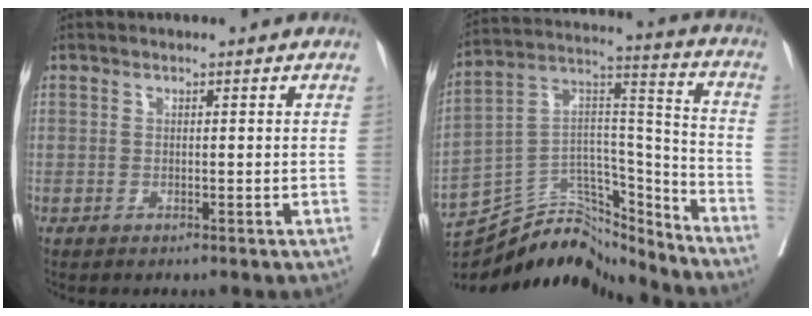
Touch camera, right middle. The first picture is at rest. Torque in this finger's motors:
{"motor_torque": [0.12, -1.10, -0.05, -0.05]}